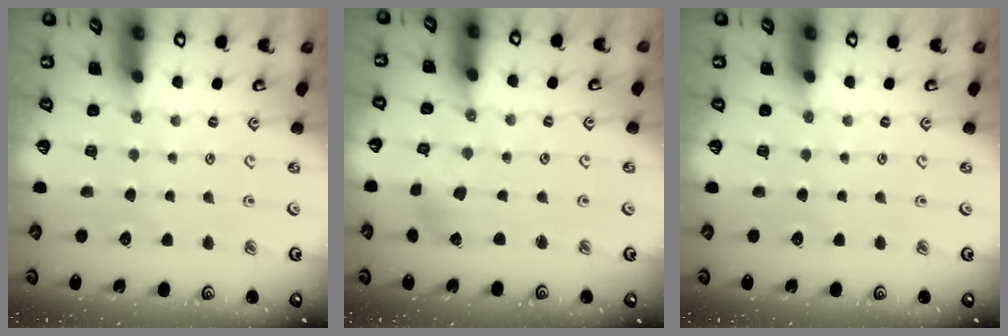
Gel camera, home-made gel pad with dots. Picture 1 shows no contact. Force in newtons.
{"total": 0.9, "press": 0.8, "slide": 0.2}
{"total": 0.0}